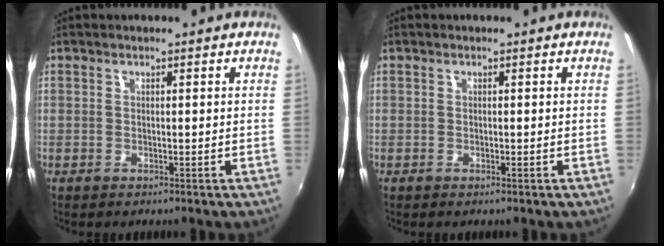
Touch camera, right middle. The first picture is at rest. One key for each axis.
{"total": 0.0}